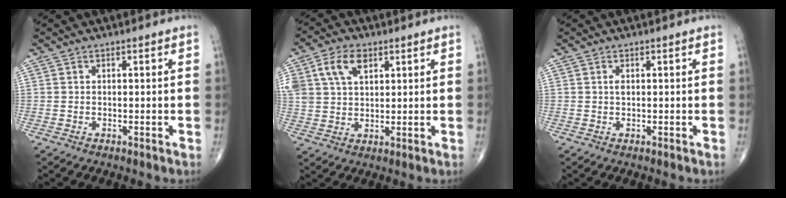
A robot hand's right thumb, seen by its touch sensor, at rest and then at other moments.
{"total": 9.8, "force": [4.2, 6.1, 6.3], "torque": [-0.121, -0.002, 0.084]}
{"total": 0.9, "force": [0.2, 0.5, 0.7], "torque": [-0.014, 0.002, 0.005]}